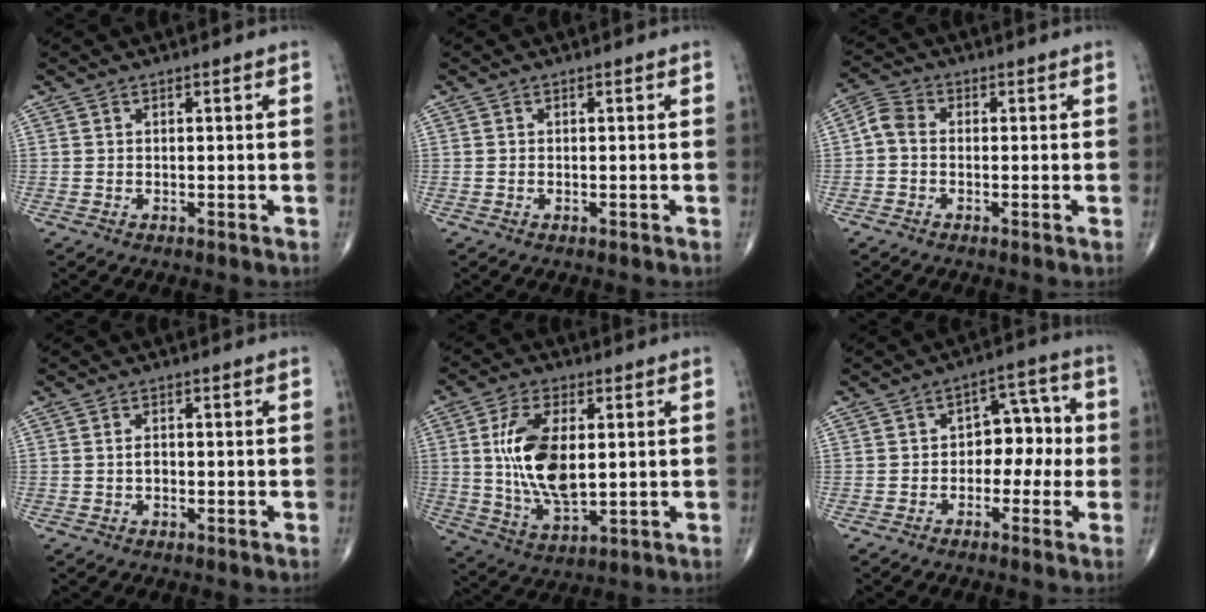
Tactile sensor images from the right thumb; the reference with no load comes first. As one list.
[{"total": 0.0}, {"total": 3.7, "force": [-0.5, 2.7, 2.5], "torque": [-0.047, 0.011, -0.024]}, {"total": 1.4, "force": [-0.2, 0.9, 1.1], "torque": [-0.017, 0.002, -0.003]}, {"total": 14.2, "force": [1.8, 7.1, 12.1], "torque": [-0.230, -0.014, 0.041]}, {"total": 7.7, "force": [-0.8, 5.3, 5.5], "torque": [-0.034, 0.034, -0.024]}]